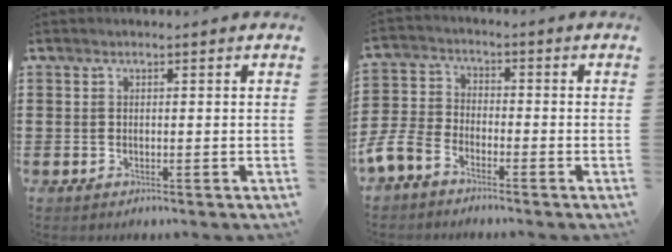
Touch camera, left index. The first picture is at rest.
{"total": 5.4, "force": [-4.6, 2.0, 1.9], "torque": [-0.067, 0.000, -0.100]}